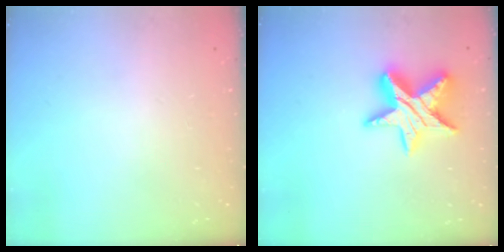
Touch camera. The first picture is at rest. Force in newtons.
{"total": 14.6, "press": 14.5, "slide": 1.2}